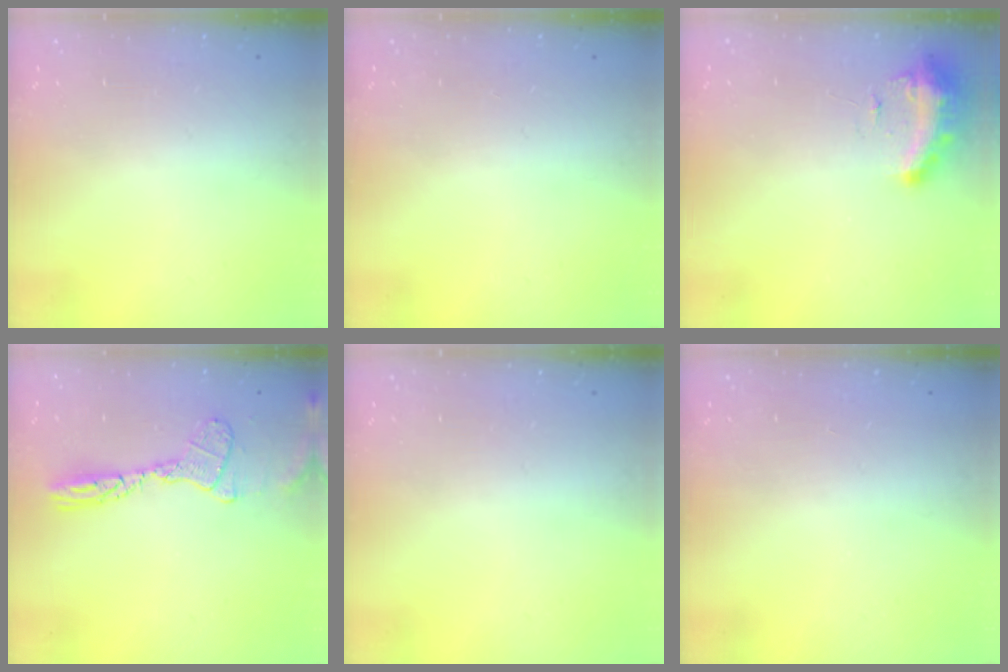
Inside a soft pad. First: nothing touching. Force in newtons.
{"total": 0.0}
{"total": 9.8, "press": 9.8, "slide": 0.5}
{"total": 12.1, "press": 12.0, "slide": 0.9}
{"total": 0.0}
{"total": 0.0}